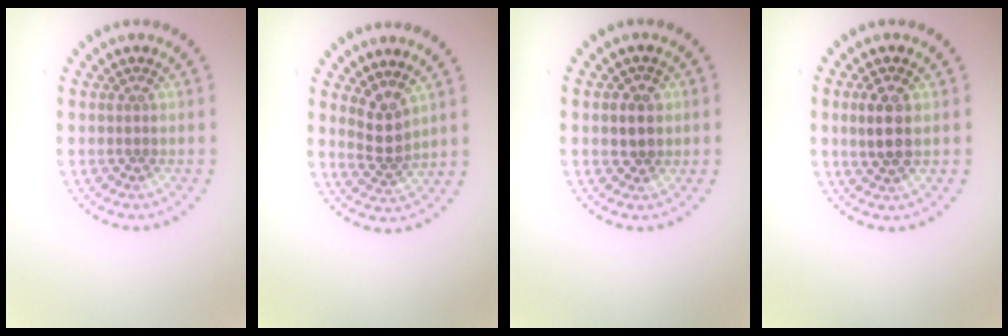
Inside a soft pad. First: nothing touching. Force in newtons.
{"total": 2.3, "press": 1.9, "slide": 1.3}
{"total": 1.7, "press": 1.6, "slide": 0.4}
{"total": 2.6, "press": 2.5, "slide": 0.6}